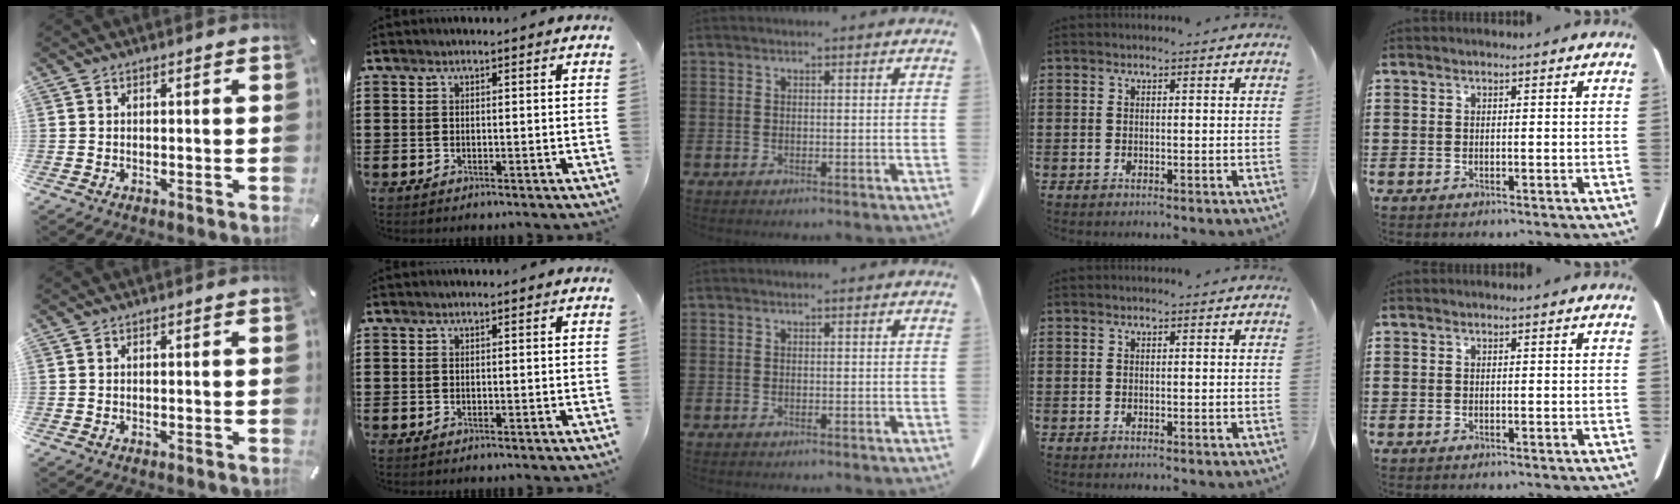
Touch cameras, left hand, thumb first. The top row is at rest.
{}